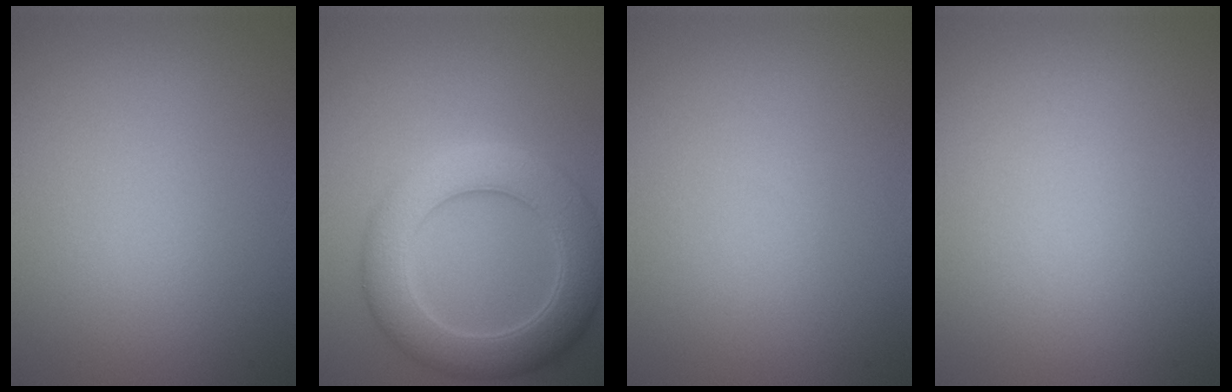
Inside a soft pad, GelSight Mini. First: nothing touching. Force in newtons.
{"total": 6.9, "press": 6.9, "slide": 0.5}
{"total": 0.0}
{"total": 0.0}